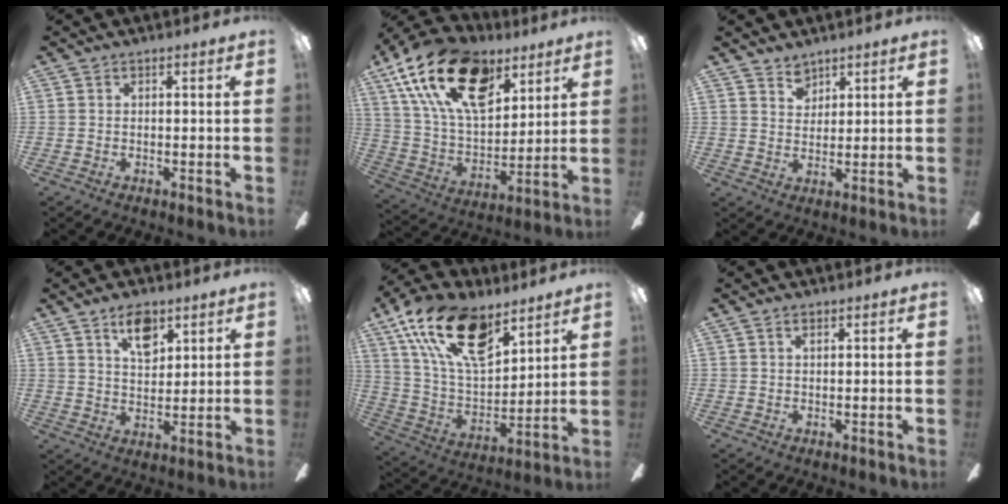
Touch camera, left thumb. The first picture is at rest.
{"total": 23.9, "force": [12.6, 13.0, 15.6], "torque": [-0.290, -0.057, 0.223]}
{"total": 4.3, "force": [3.4, 2.6, 0.3], "torque": [-0.001, -0.015, 0.063]}
{"total": 7.7, "force": [5.0, 3.8, 4.4], "torque": [-0.061, -0.018, 0.084]}
{"total": 21.9, "force": [13.0, 10.5, 14.1], "torque": [-0.281, -0.061, 0.231]}
{"total": 1.1, "force": [0.6, 0.5, 0.7], "torque": [-0.008, -0.003, 0.010]}